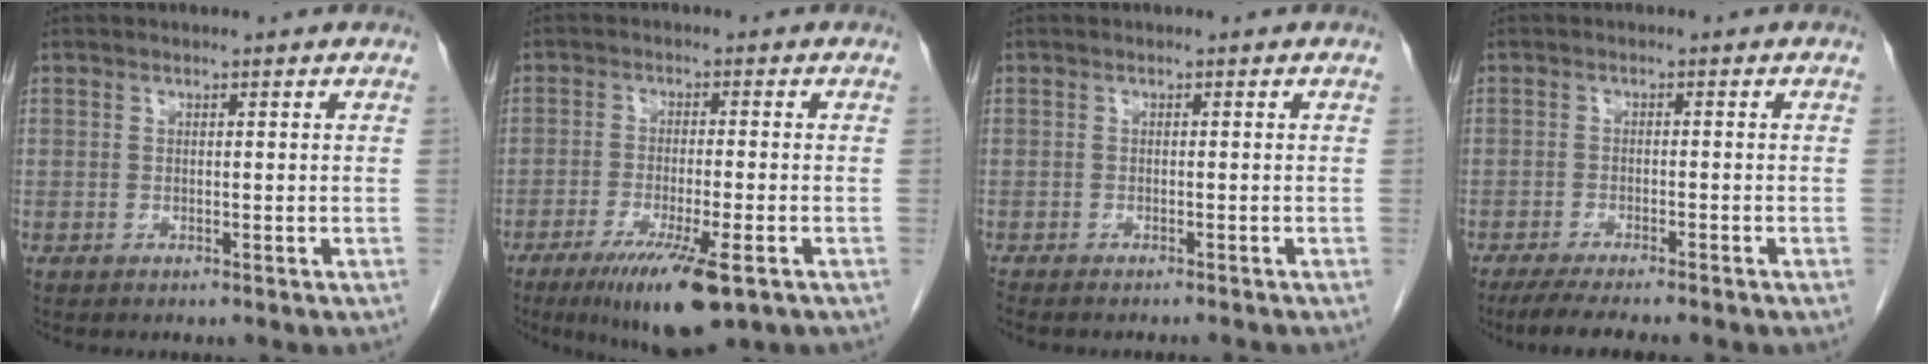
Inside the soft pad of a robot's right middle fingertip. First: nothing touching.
{"total": 10.4, "force": [-6.0, 1.3, 8.4], "torque": [-0.141, -0.028, -0.093]}
{"total": 3.7, "force": [-3.5, -0.1, 1.2], "torque": [-0.013, -0.005, -0.049]}
{"total": 7.6, "force": [-6.2, 0.7, 4.2], "torque": [-0.058, -0.014, -0.093]}